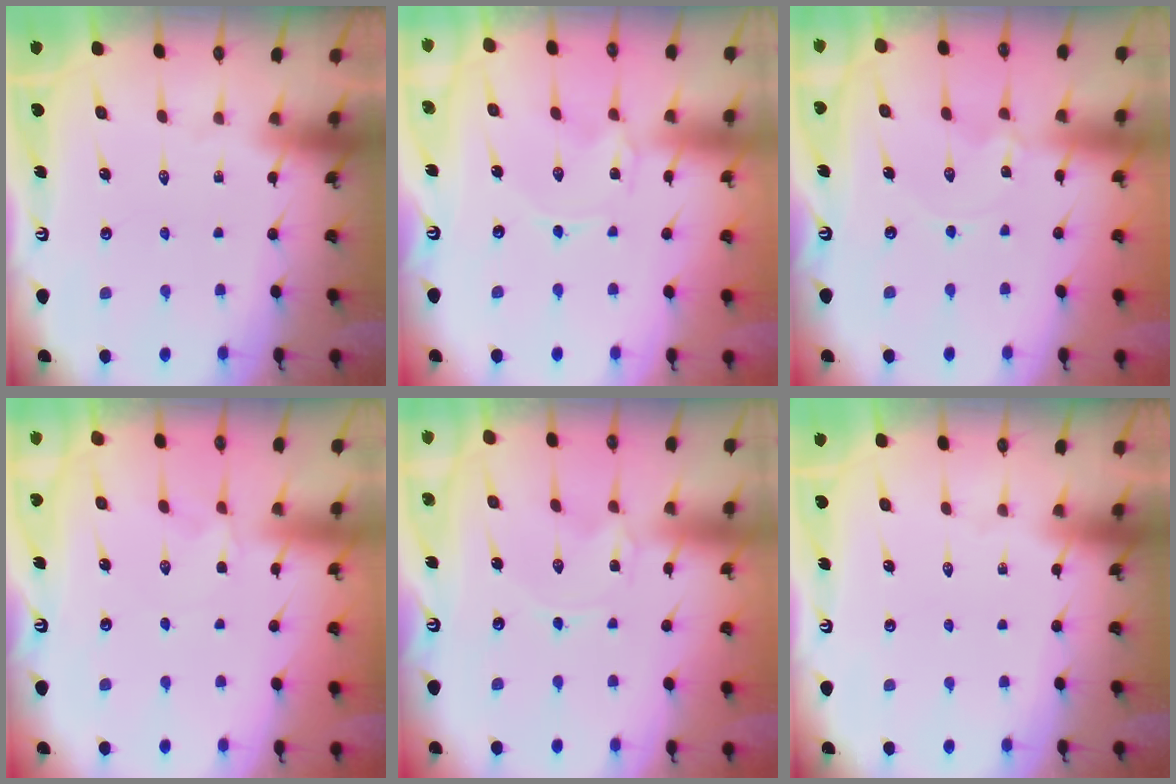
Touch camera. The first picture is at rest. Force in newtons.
{"total": 0.0}
{"total": 0.0}
{"total": 1.7, "press": 1.6, "slide": 0.5}
{"total": 0.0}
{"total": 0.0}